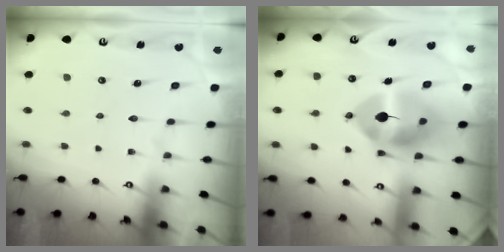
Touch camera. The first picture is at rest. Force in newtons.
{"total": 12.9, "press": 12.7, "slide": 2.3}